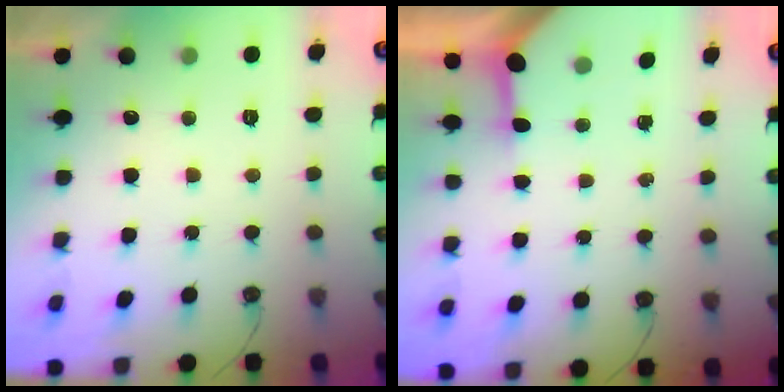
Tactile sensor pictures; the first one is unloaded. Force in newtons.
{"total": 3.4, "press": 3.4, "slide": 0.3}